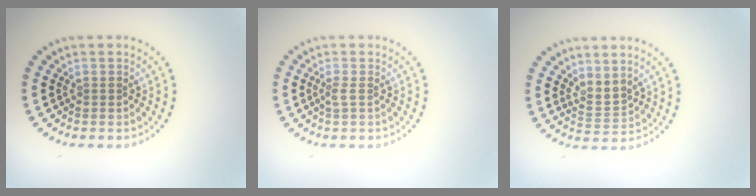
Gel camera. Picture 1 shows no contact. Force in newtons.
{"total": 0.9, "press": 0.6, "slide": 0.7}
{"total": 2.1, "press": 1.5, "slide": 1.5}